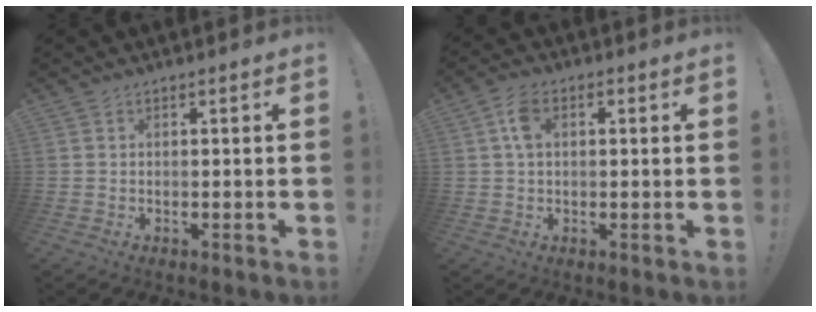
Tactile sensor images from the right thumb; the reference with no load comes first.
{"total": 5.7, "force": [1.1, 3.5, 4.3], "torque": [-0.078, 0.006, 0.018]}